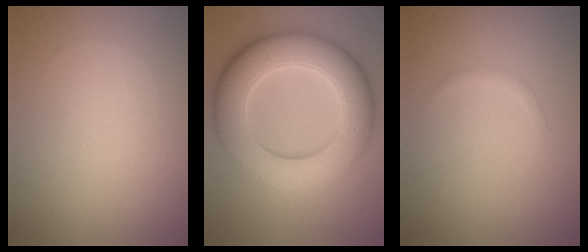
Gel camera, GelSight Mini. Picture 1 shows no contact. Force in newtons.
{"total": 10.3, "press": 10.3, "slide": 0.3}
{"total": 0.5, "press": 0.5, "slide": 0.0}